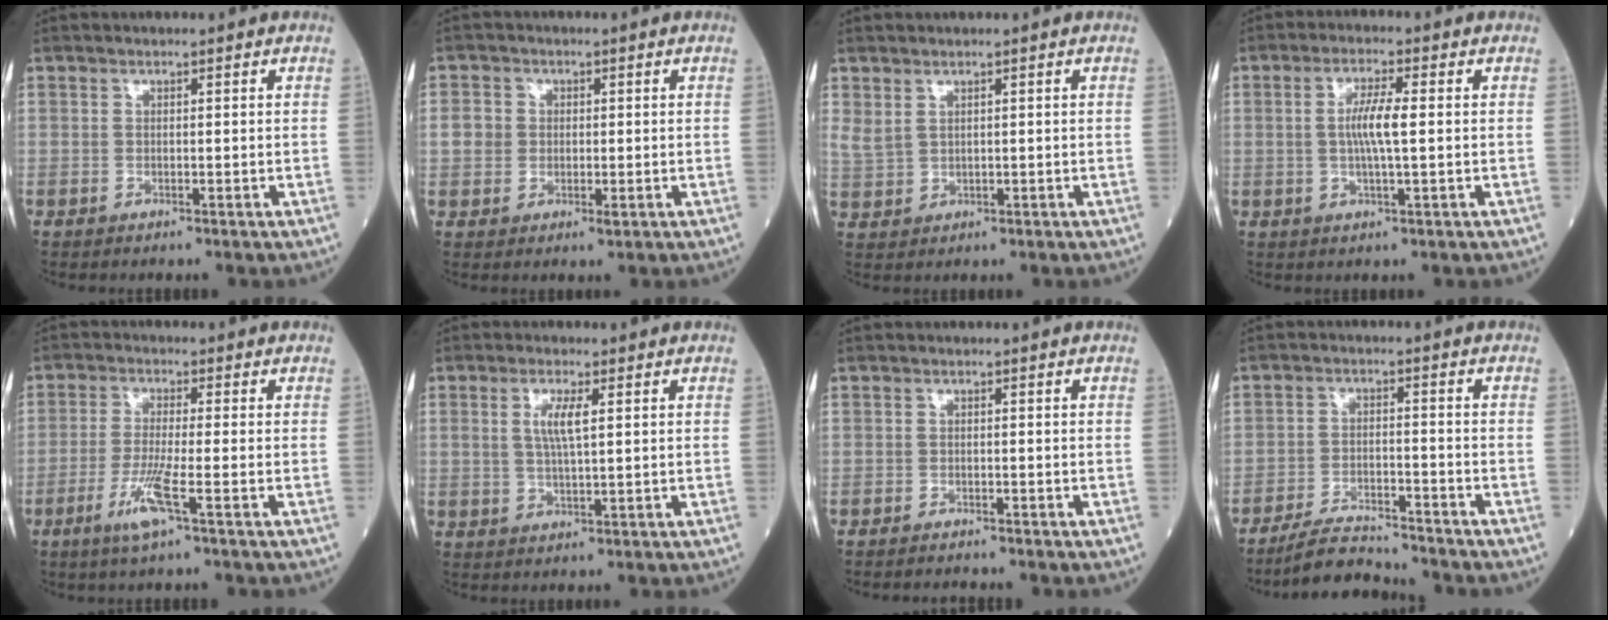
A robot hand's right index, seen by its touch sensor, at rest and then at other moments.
{"total": 3.3, "force": [0.1, 2.8, 1.8], "torque": [-0.034, 0.005, -0.002]}
{"total": 2.5, "force": [1.6, 1.1, 1.6], "torque": [-0.042, 0.001, 0.045]}
{"total": 5.2, "force": [0.2, 0.3, 5.2], "torque": [-0.101, 0.001, 0.002]}
{"total": 5.6, "force": [-2.6, -0.8, 4.9], "torque": [-0.104, -0.015, -0.053]}
{"total": 4.0, "force": [1.1, 0.5, 3.8], "torque": [-0.079, 0.000, 0.021]}
{"total": 1.3, "force": [-1.3, 0.0, -0.1], "torque": [-0.002, -0.005, -0.021]}
{"total": 7.3, "force": [-7.2, 0.4, 1.6], "torque": [-0.029, -0.011, -0.129]}